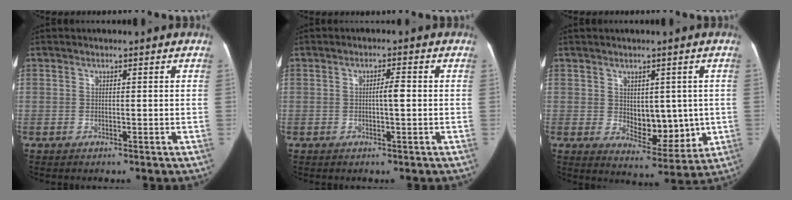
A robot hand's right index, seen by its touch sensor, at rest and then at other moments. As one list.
[{"total": 2.2, "force": [-0.2, 0.1, 2.2], "torque": [-0.036, 0.002, -0.004]}, {"total": 7.7, "force": [0.3, 4.3, 6.4], "torque": [-0.076, -0.005, 0.021]}]